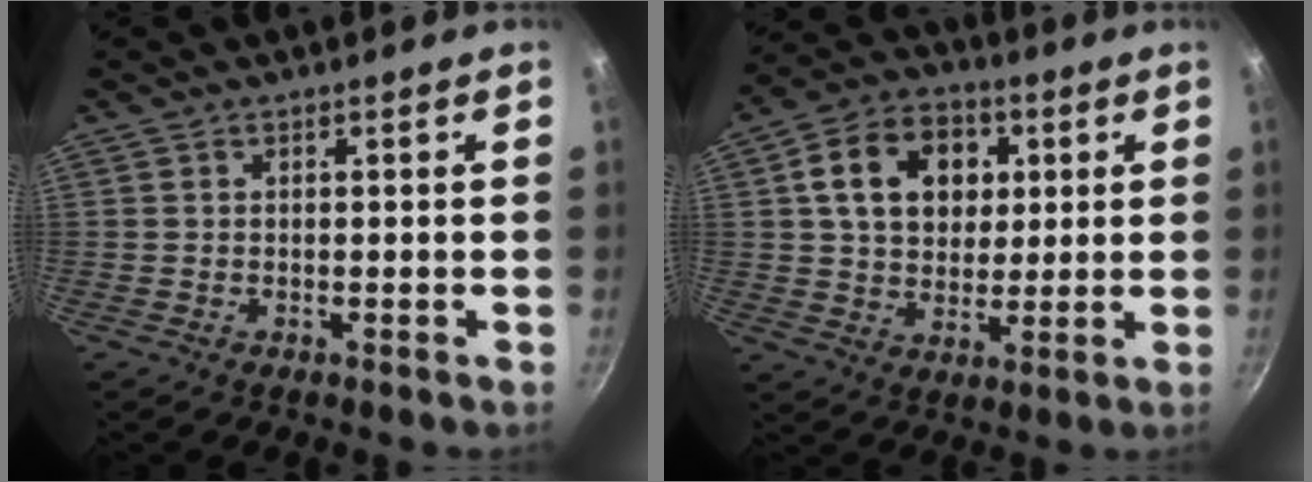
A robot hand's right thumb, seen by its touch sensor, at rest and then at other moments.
{"total": 14.8, "force": [3.9, 11.2, 8.9], "torque": [-0.121, 0.009, 0.057]}